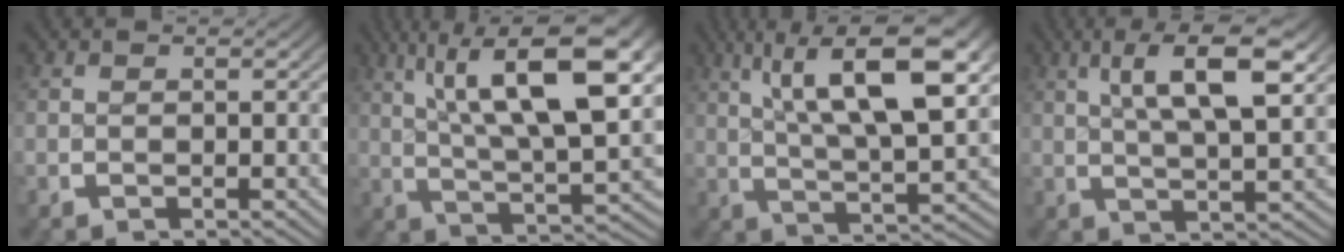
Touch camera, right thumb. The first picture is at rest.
{"total": 12.3, "force": [3.0, 5.6, 10.5], "torque": [-0.147, -0.010, 0.044]}
{"total": 11.0, "force": [2.9, 5.1, 9.4], "torque": [-0.136, -0.012, 0.045]}
{"total": 8.2, "force": [3.4, 3.0, 6.9], "torque": [-0.108, 0.005, 0.050]}